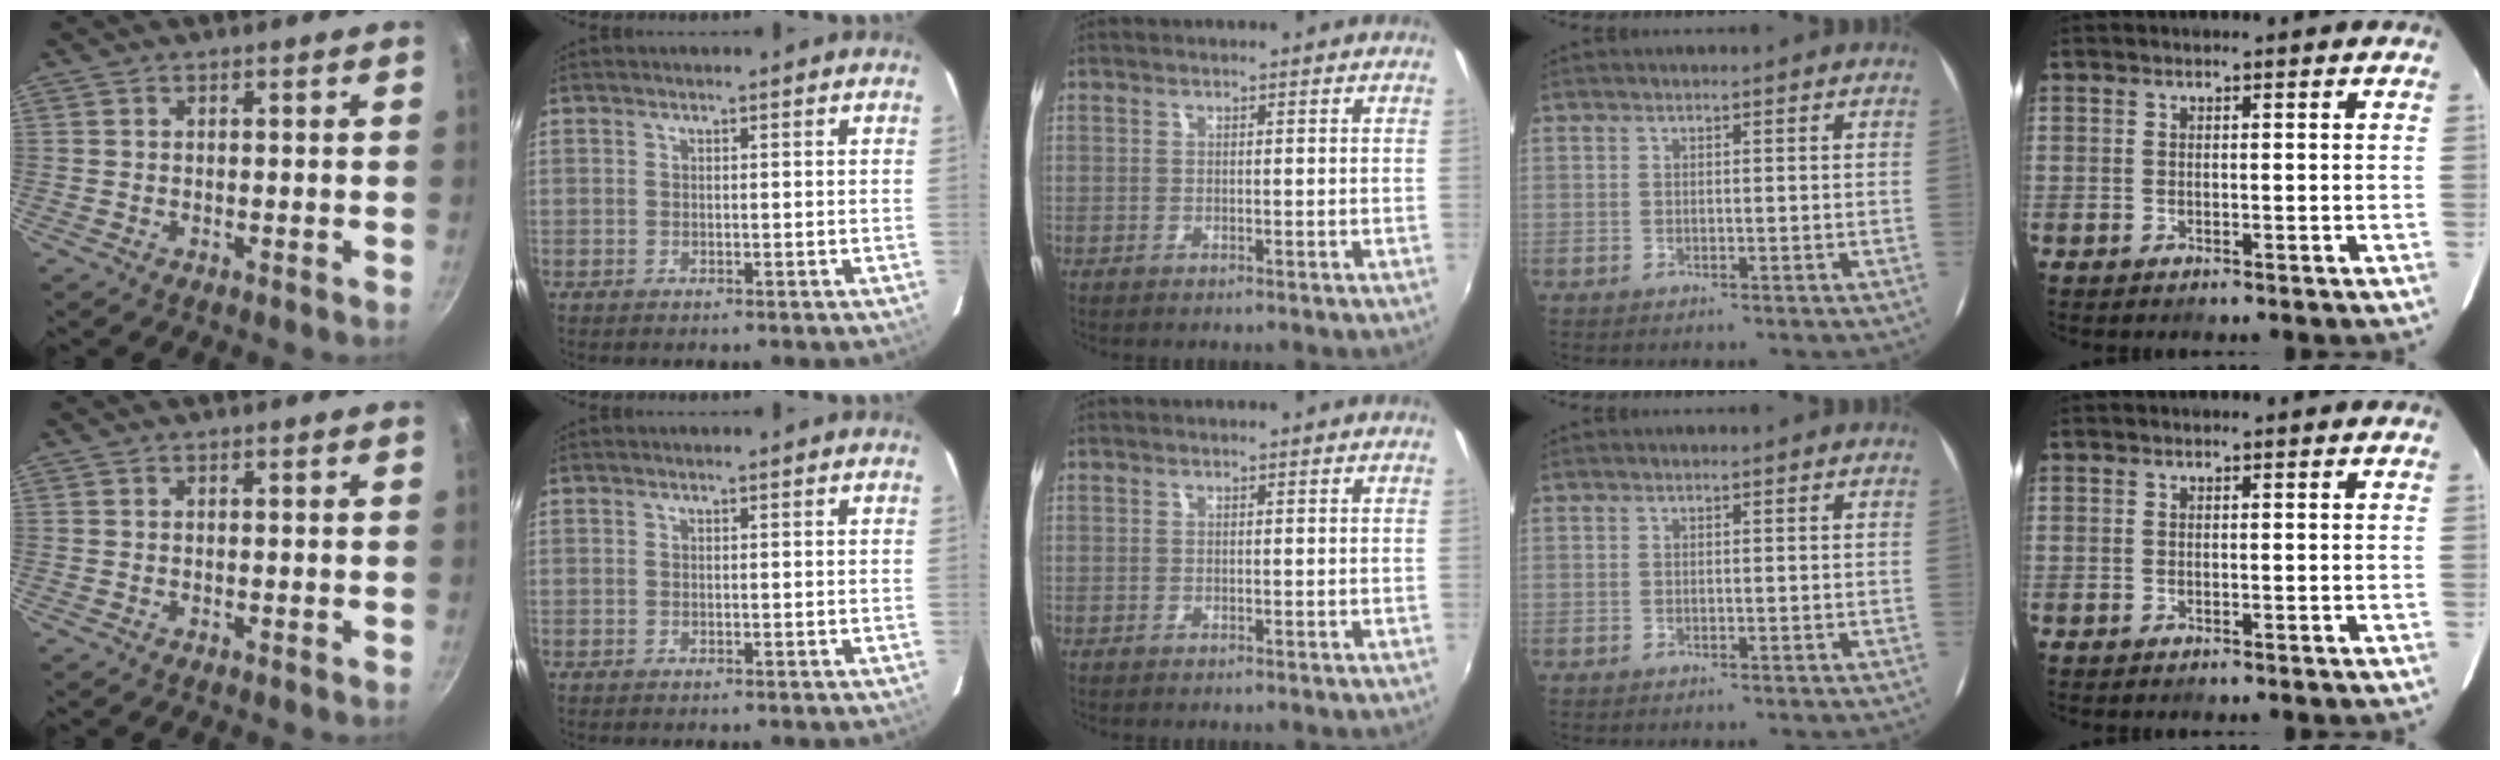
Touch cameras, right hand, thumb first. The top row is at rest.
{}